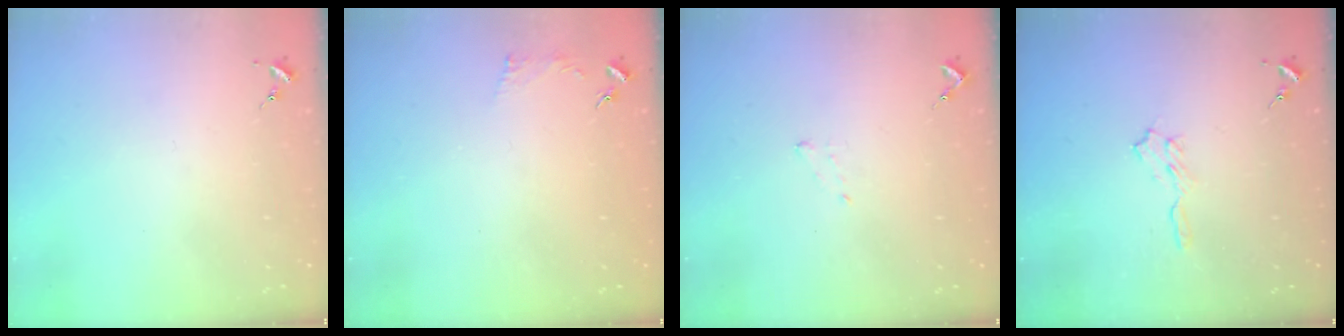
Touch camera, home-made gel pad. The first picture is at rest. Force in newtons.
{"total": 3.4, "press": 3.3, "slide": 0.5}
{"total": 3.8, "press": 3.8, "slide": 0.5}
{"total": 5.8, "press": 5.7, "slide": 0.6}